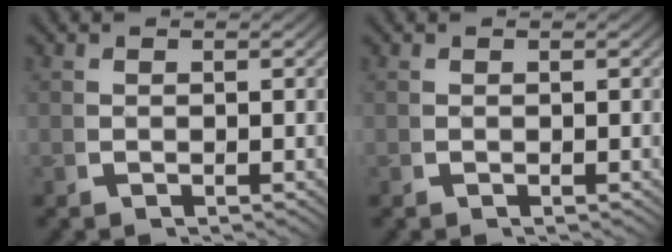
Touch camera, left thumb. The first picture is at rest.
{"total": 0.0}